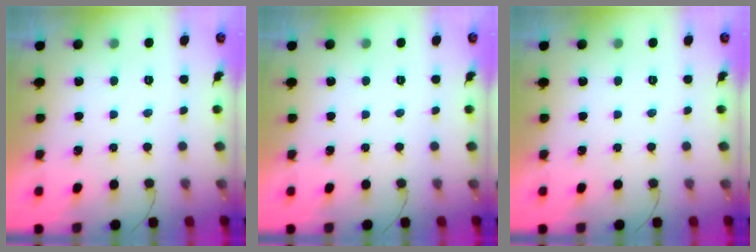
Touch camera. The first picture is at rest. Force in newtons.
{"total": 0.0}
{"total": 0.0}